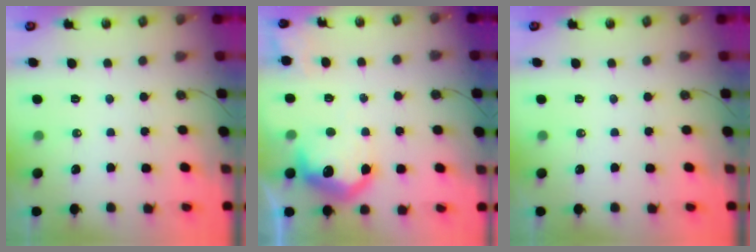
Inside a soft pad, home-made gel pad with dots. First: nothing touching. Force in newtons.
{"total": 13.8, "press": 13.7, "slide": 0.8}
{"total": 0.0}